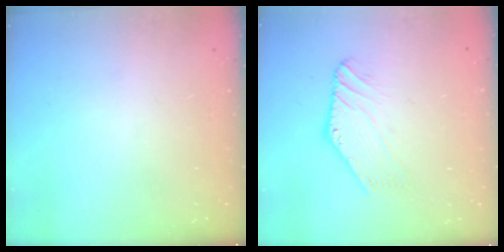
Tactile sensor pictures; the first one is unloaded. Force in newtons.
{"total": 0.0}